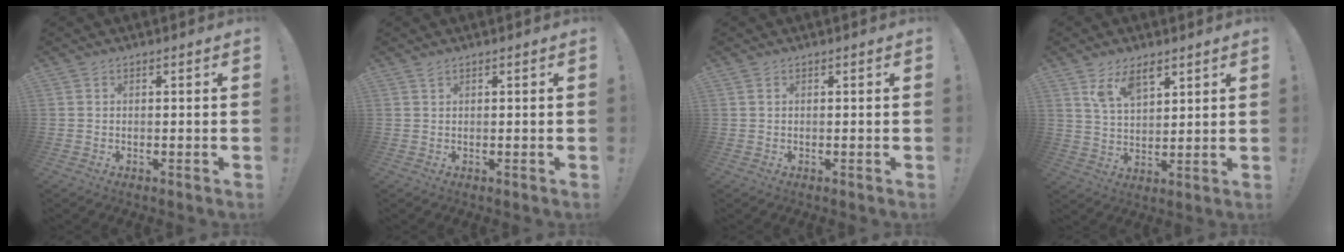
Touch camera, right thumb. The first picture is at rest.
{"total": 0.6, "force": [0.4, 0.0, 0.4], "torque": [-0.008, 0.001, 0.008]}
{"total": 0.6, "force": [0.3, 0.2, 0.4], "torque": [-0.016, 0.005, 0.008]}
{"total": 7.6, "force": [5.4, 3.6, 4.0], "torque": [-0.077, -0.021, 0.100]}